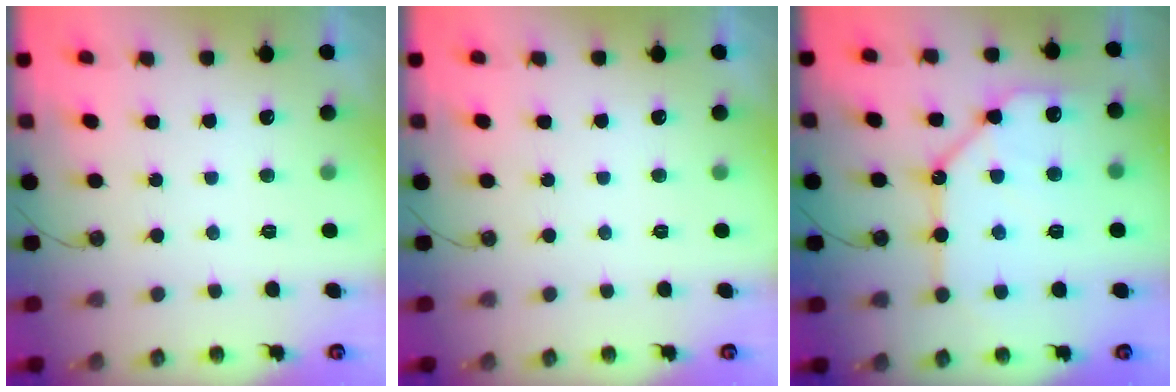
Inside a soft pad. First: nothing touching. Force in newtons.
{"total": 0.0}
{"total": 14.3, "press": 14.2, "slide": 1.3}